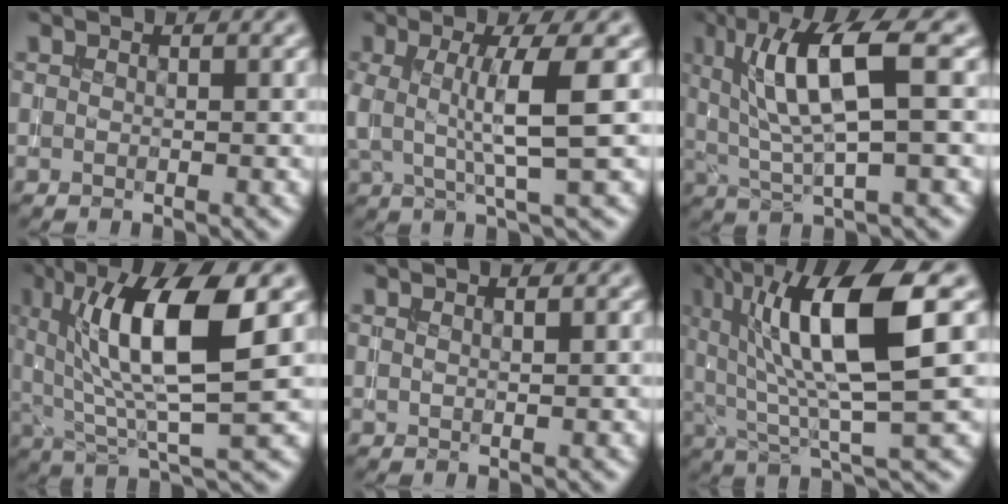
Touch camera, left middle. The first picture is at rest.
{"total": 5.0, "force": [0.5, 0.8, 4.9], "torque": [-0.093, -0.001, 0.009]}
{"total": 7.9, "force": [2.1, 1.7, 7.4], "torque": [-0.141, -0.002, 0.040]}
{"total": 10.6, "force": [2.9, 2.8, 9.8], "torque": [-0.164, 0.000, 0.054]}
{"total": 0.6, "force": [0.4, 0.1, 0.3], "torque": [-0.006, 0.001, 0.008]}
{"total": 11.2, "force": [3.1, 2.6, 10.5], "torque": [-0.180, 0.003, 0.059]}